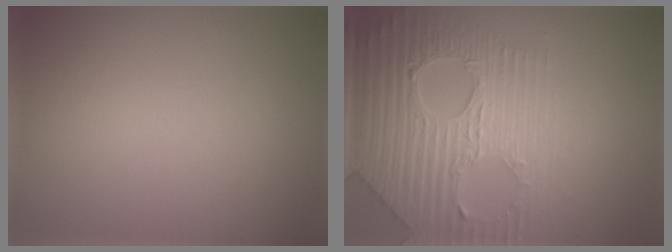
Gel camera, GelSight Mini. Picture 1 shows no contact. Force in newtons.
{"total": 8.2, "press": 5.7, "slide": 5.9}